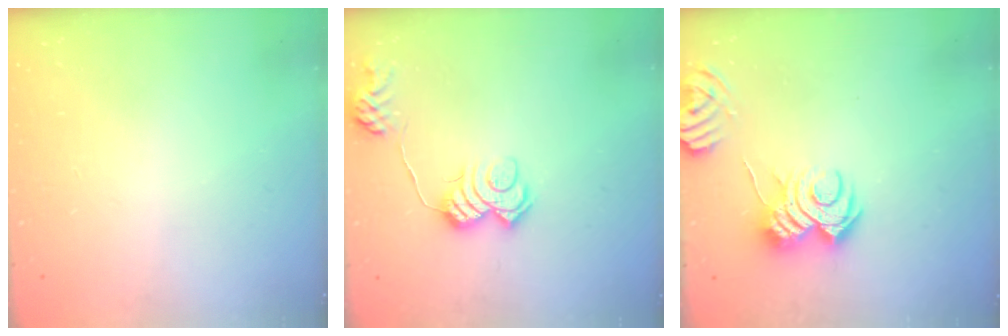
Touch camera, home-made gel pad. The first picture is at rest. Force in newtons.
{"total": 13.0, "press": 13.0, "slide": 0.4}
{"total": 9.0, "press": 9.0, "slide": 1.0}